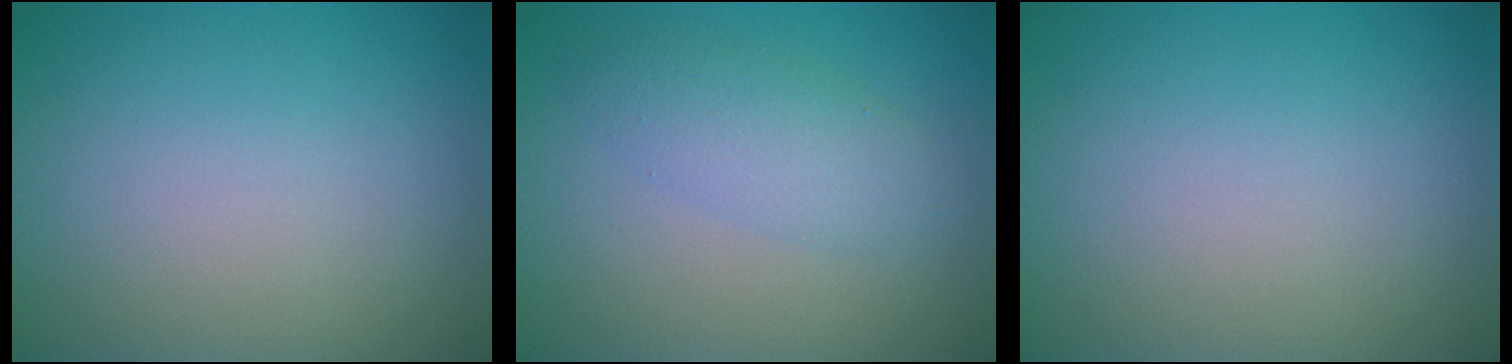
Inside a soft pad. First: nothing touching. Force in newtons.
{"total": 3.1, "press": 3.1, "slide": 0.0}
{"total": 0.0}